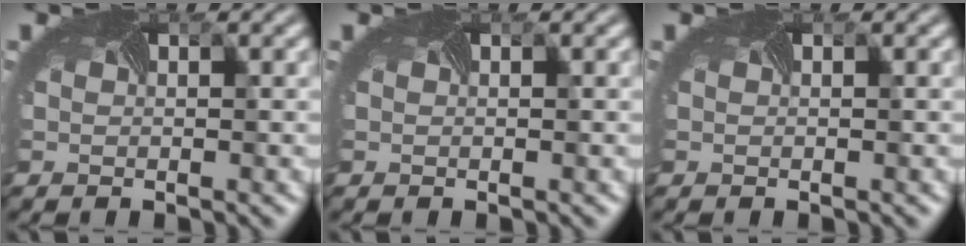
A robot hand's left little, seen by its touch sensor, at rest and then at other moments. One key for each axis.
{"total": 0.0}
{"total": 0.0}